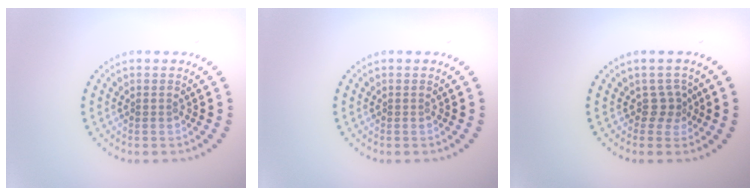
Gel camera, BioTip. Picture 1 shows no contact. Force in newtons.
{"total": 0.0}
{"total": 1.9, "press": 1.2, "slide": 1.4}